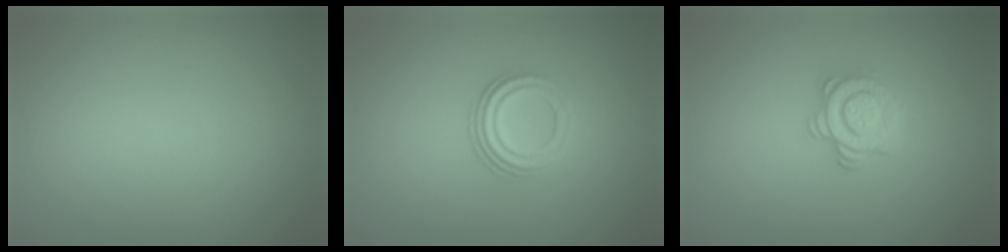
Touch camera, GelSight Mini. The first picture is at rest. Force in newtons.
{"total": 3.0, "press": 2.1, "slide": 2.1}
{"total": 3.0, "press": 2.6, "slide": 1.4}